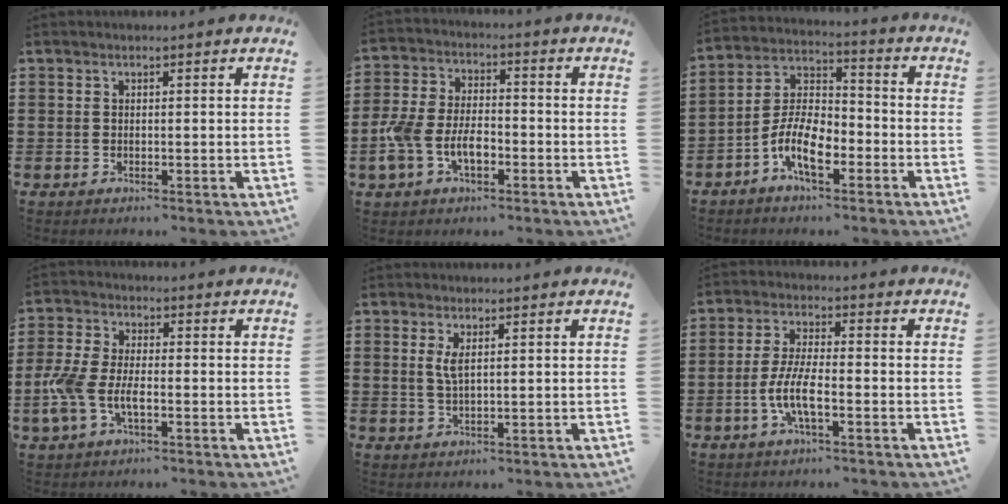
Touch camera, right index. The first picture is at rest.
{"total": 7.0, "force": [-2.6, 3.9, 5.2], "torque": [-0.123, 0.004, -0.055]}
{"total": 8.8, "force": [-4.5, 3.9, 6.4], "torque": [-0.150, 0.001, -0.090]}
{"total": 6.4, "force": [-2.0, 3.0, 5.3], "torque": [-0.132, -0.005, -0.045]}
{"total": 2.6, "force": [0.9, 0.5, 2.4], "torque": [-0.052, 0.002, 0.015]}
{"total": 6.4, "force": [-2.4, 1.5, 5.7], "torque": [-0.138, -0.014, -0.053]}